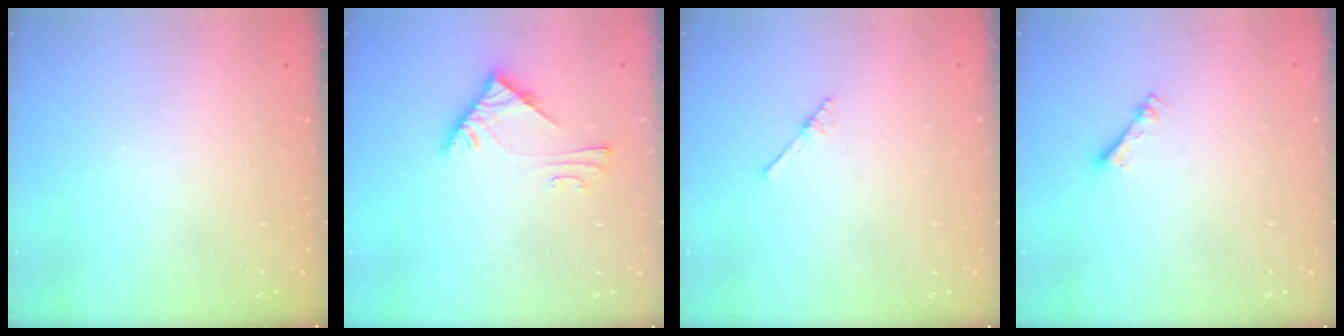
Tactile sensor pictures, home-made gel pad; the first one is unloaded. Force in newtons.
{"total": 6.0, "press": 6.0, "slide": 0.7}
{"total": 2.0, "press": 2.0, "slide": 0.2}
{"total": 2.7, "press": 2.7, "slide": 0.4}